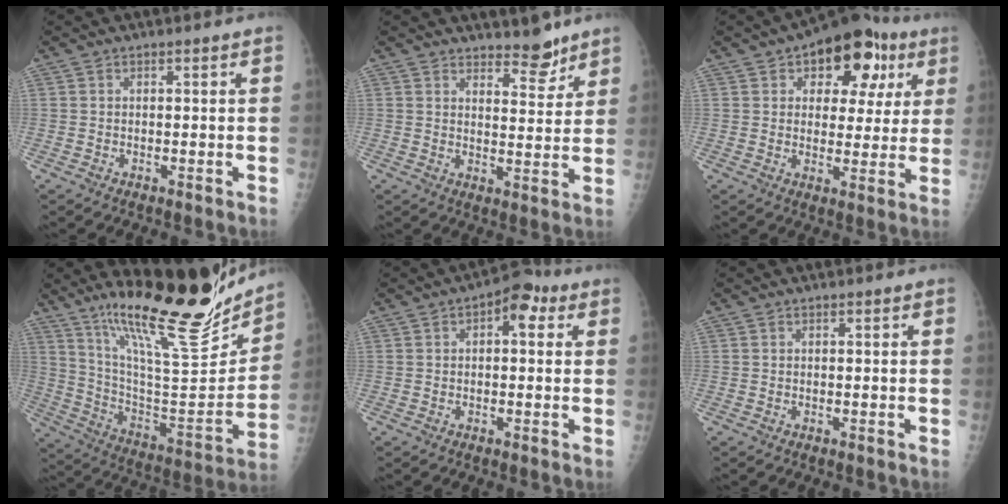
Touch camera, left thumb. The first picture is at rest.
{"total": 5.5, "force": [4.7, 2.0, 2.0], "torque": [-0.007, -0.041, 0.074]}
{"total": 15.3, "force": [6.8, 9.0, 10.3], "torque": [-0.079, -0.002, 0.089]}
{"total": 27.0, "force": [19.8, 5.9, 17.3], "torque": [-0.243, -0.102, 0.328]}
{"total": 6.1, "force": [2.0, 3.3, 4.7], "torque": [-0.039, 0.010, 0.018]}
{"total": 0.0}